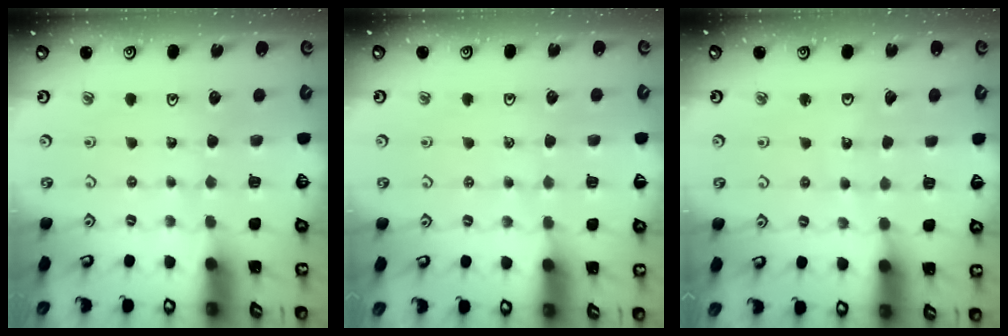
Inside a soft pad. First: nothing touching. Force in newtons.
{"total": 2.5, "press": 2.5, "slide": 0.4}
{"total": 3.5, "press": 3.5, "slide": 0.4}